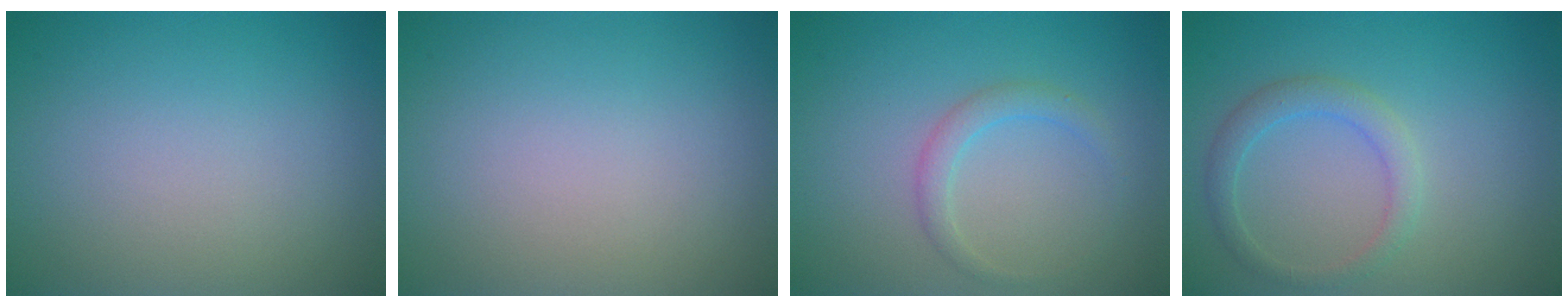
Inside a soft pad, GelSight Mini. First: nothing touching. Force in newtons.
{"total": 0.0}
{"total": 1.7, "press": 1.7, "slide": 0.1}
{"total": 2.2, "press": 2.2, "slide": 0.1}